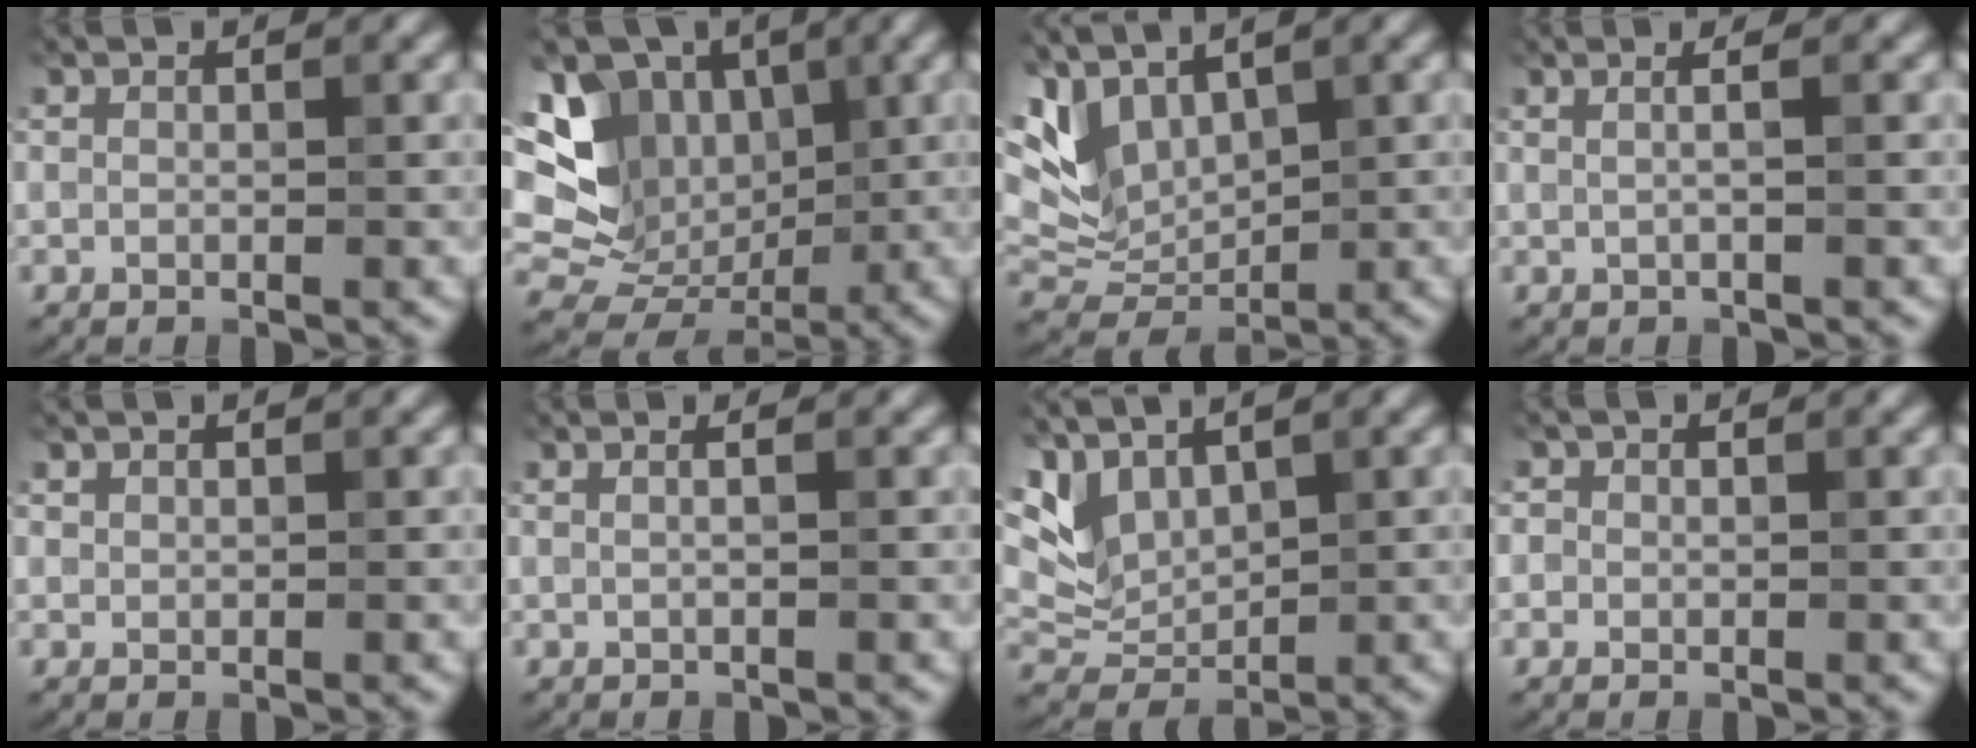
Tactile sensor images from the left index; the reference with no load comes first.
{"total": 15.0, "force": [3.5, 11.8, 8.7], "torque": [-0.175, 0.029, 0.055]}
{"total": 5.4, "force": [2.4, 3.1, 3.7], "torque": [-0.084, -0.003, 0.048]}
{"total": 2.3, "force": [0.6, 1.0, 2.0], "torque": [-0.013, 0.001, -0.017]}
{"total": 0.6, "force": [0.5, 0.3, 0.0], "torque": [0.002, -0.002, 0.013]}
{"total": 1.7, "force": [0.5, 0.8, 1.3], "torque": [0.000, -0.002, -0.013]}
{"total": 4.1, "force": [2.5, 2.2, 2.5], "torque": [-0.059, -0.002, 0.052]}
{"total": 0.8, "force": [0.1, 0.8, 0.0], "torque": [0.006, -0.004, -0.003]}